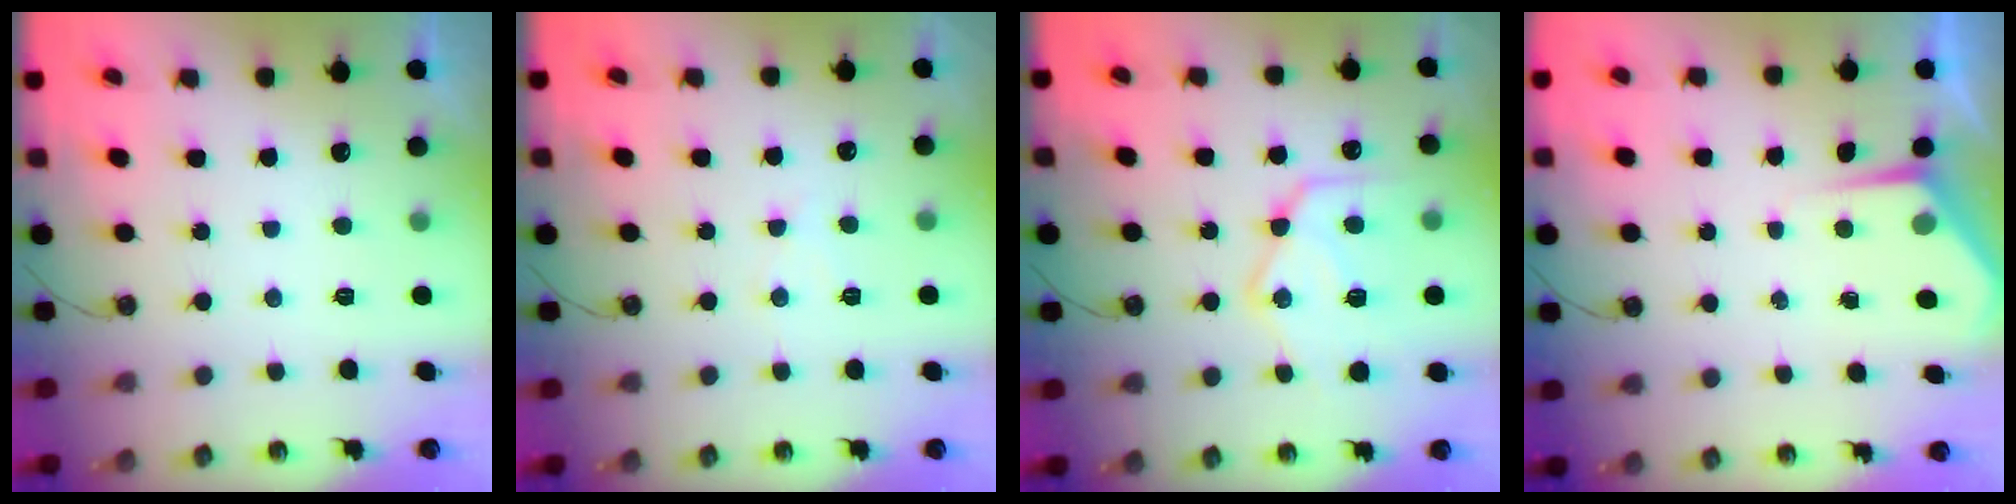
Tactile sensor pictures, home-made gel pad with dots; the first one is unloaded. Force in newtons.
{"total": 6.3, "press": 6.2, "slide": 0.8}
{"total": 18.1, "press": 18.0, "slide": 1.6}
{"total": 4.2, "press": 4.2, "slide": 0.5}